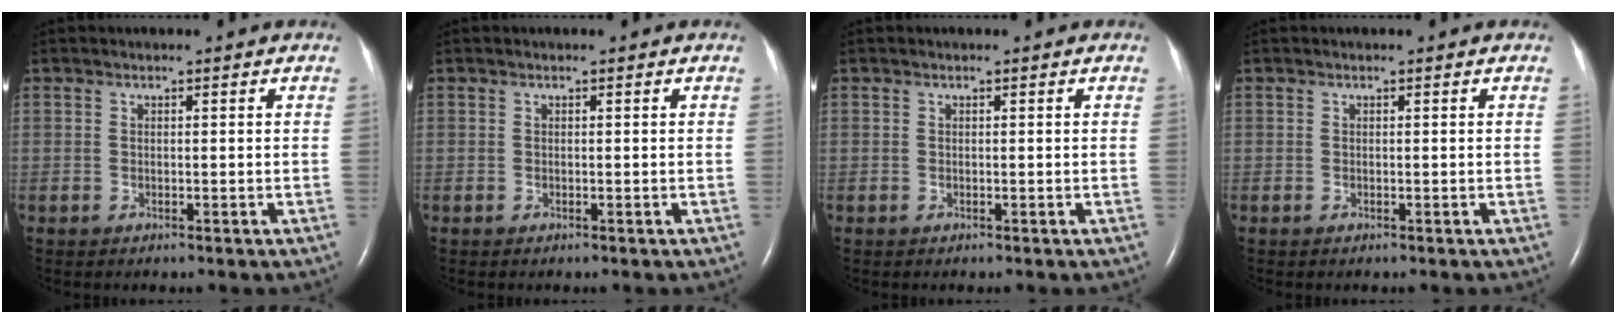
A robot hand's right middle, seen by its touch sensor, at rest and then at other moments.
{"total": 0.0}
{"total": 0.0}
{"total": 0.0}